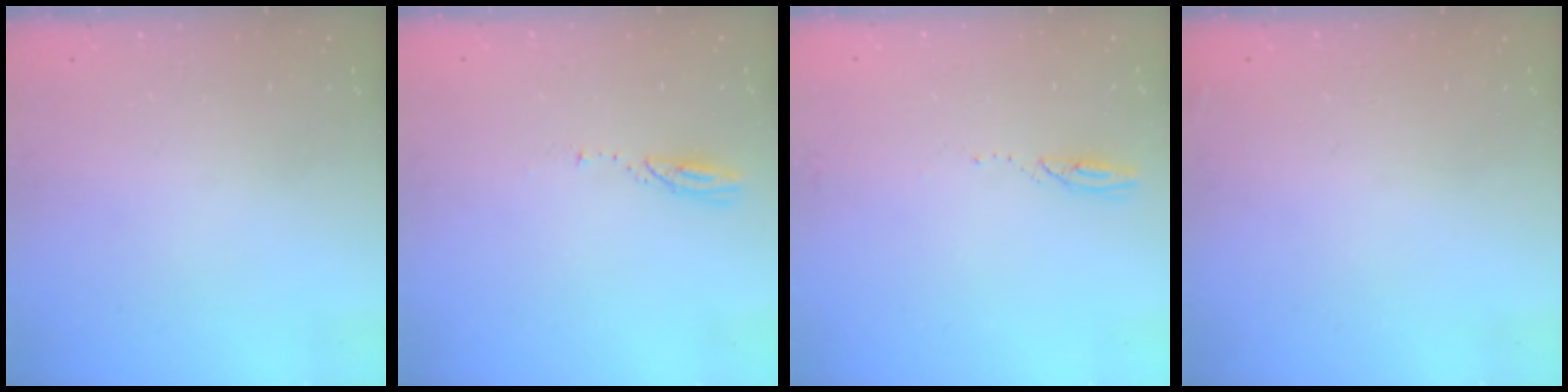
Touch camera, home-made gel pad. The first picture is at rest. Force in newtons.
{"total": 3.1, "press": 3.1, "slide": 0.2}
{"total": 2.3, "press": 2.3, "slide": 0.3}
{"total": 2.5, "press": 2.4, "slide": 0.8}